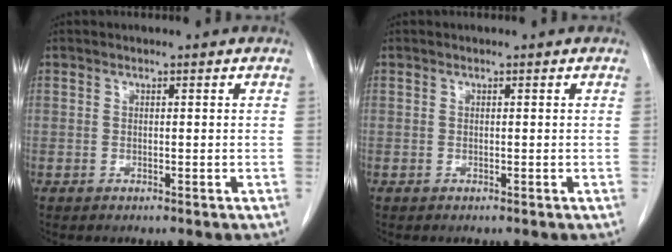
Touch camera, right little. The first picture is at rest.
{"total": 0.0}